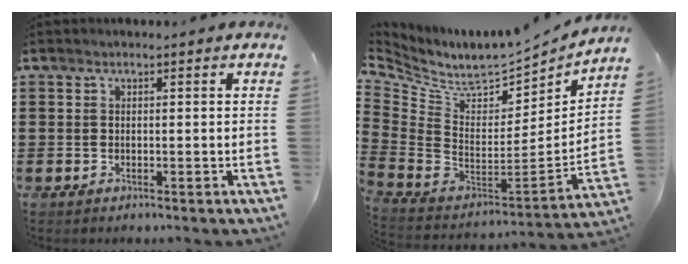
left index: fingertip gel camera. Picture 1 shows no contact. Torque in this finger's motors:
{"motor_torque": [0.19, 0.26, -0.05, 0.01]}